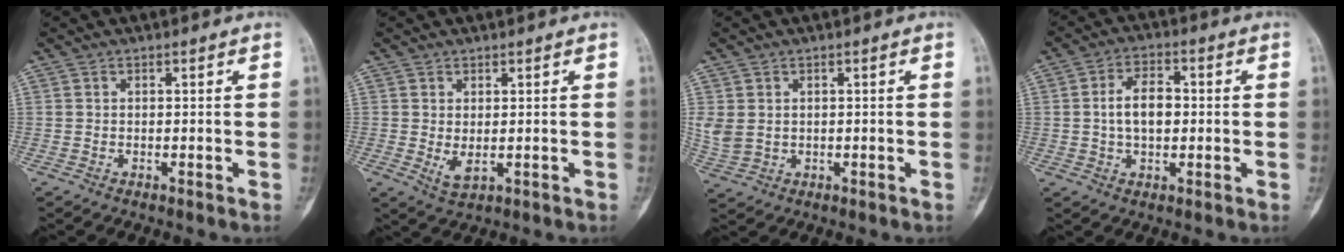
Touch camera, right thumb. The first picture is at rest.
{"total": 2.8, "force": [-0.1, 1.4, 2.4], "torque": [-0.038, -0.006, 0.009]}
{"total": 4.6, "force": [0.7, 3.7, 2.7], "torque": [-0.060, 0.000, 0.026]}
{"total": 7.1, "force": [0.2, 4.3, 5.7], "torque": [-0.091, 0.015, 0.000]}